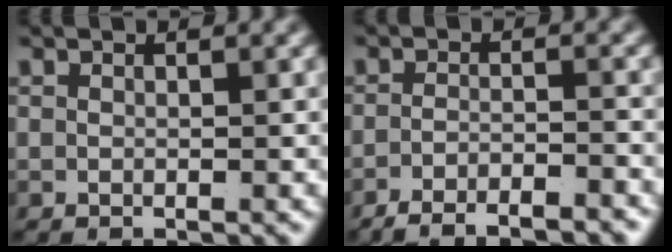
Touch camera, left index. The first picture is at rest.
{"total": 5.5, "force": [-5.2, 0.9, 1.5], "torque": [-0.023, -0.016, -0.082]}